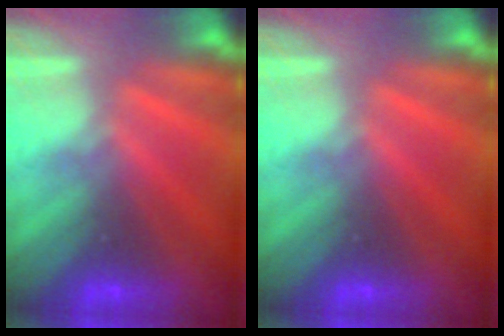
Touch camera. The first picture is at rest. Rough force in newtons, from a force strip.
{"total": 0.0}